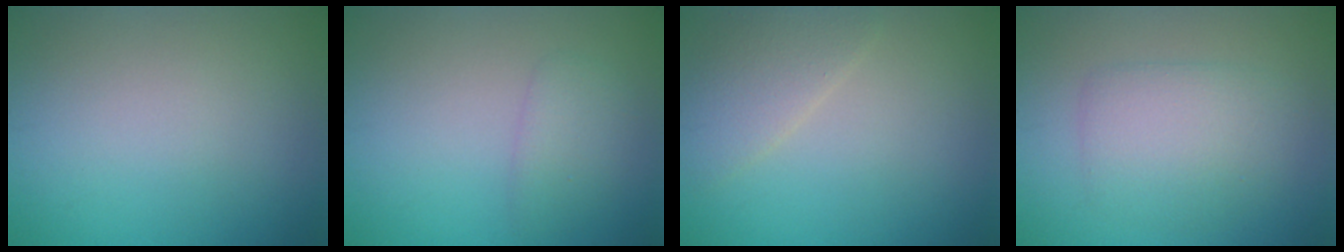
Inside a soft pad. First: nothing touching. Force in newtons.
{"total": 1.9, "press": 1.9, "slide": 0.1}
{"total": 2.9, "press": 2.9, "slide": 0.1}
{"total": 4.0, "press": 4.0, "slide": 0.1}